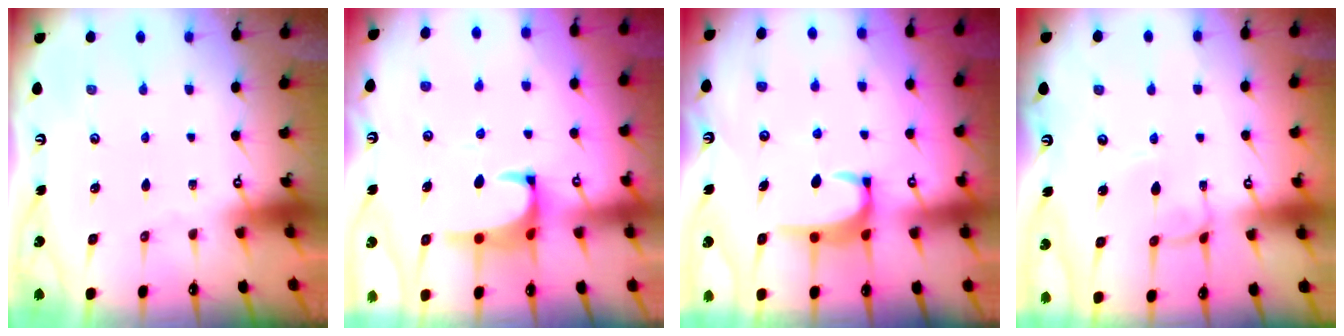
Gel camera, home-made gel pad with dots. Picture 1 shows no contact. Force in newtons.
{"total": 2.1, "press": 1.9, "slide": 0.9}
{"total": 3.6, "press": 3.6, "slide": 0.5}
{"total": 2.6, "press": 2.6, "slide": 0.1}